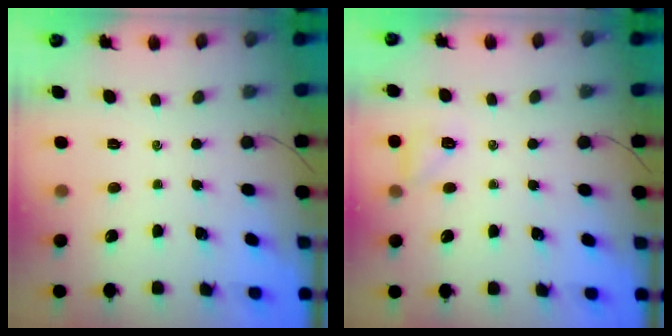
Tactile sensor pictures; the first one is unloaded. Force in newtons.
{"total": 6.1, "press": 6.0, "slide": 1.4}